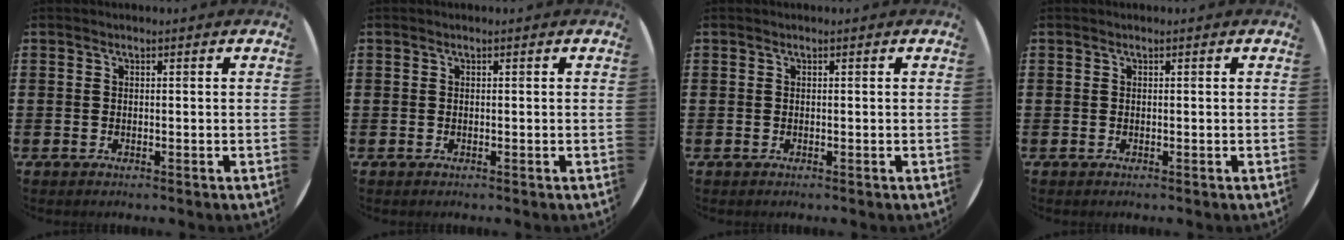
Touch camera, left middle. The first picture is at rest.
{"total": 0.0}
{"total": 0.0}
{"total": 0.0}